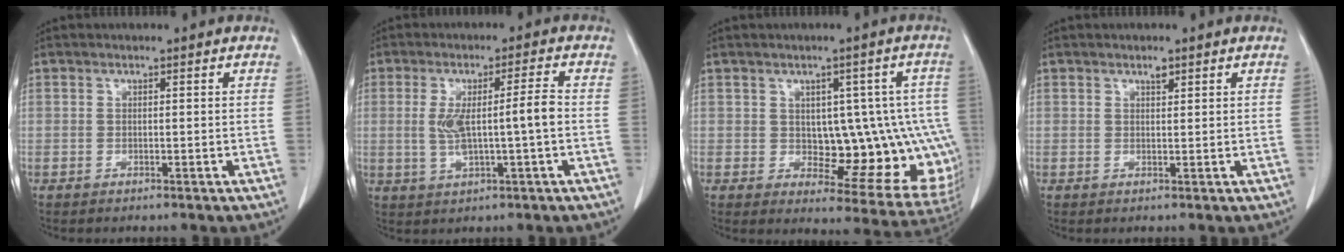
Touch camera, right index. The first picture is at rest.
{"total": 7.3, "force": [-0.3, 0.4, 7.2], "torque": [-0.139, 0.009, 0.002]}
{"total": 13.3, "force": [0.0, 6.5, 11.6], "torque": [-0.113, 0.013, 0.016]}
{"total": 1.0, "force": [0.8, 0.3, 0.6], "torque": [-0.013, -0.003, 0.012]}